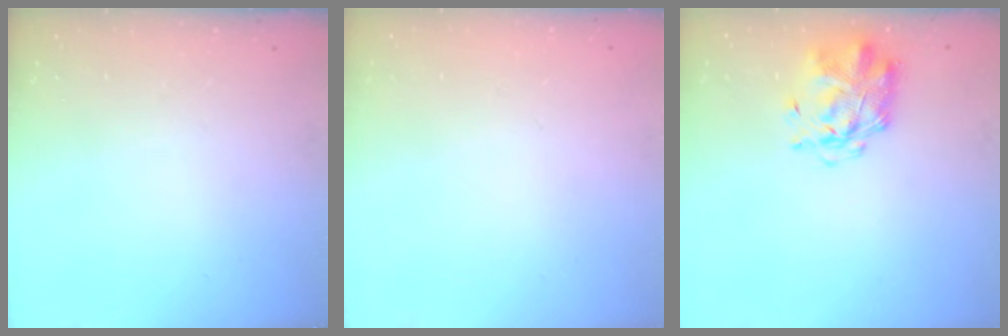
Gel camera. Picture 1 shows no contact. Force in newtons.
{"total": 1.9, "press": 1.9, "slide": 0.2}
{"total": 2.9, "press": 2.8, "slide": 0.8}